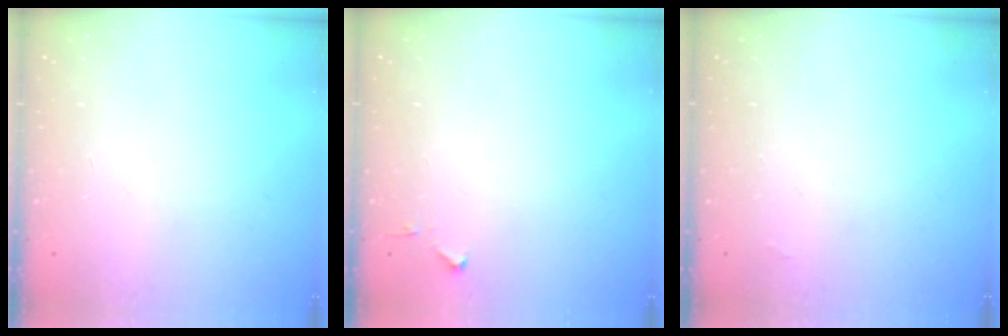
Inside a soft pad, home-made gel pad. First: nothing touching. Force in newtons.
{"total": 3.7, "press": 3.7, "slide": 0.6}
{"total": 1.3, "press": 1.3, "slide": 0.2}